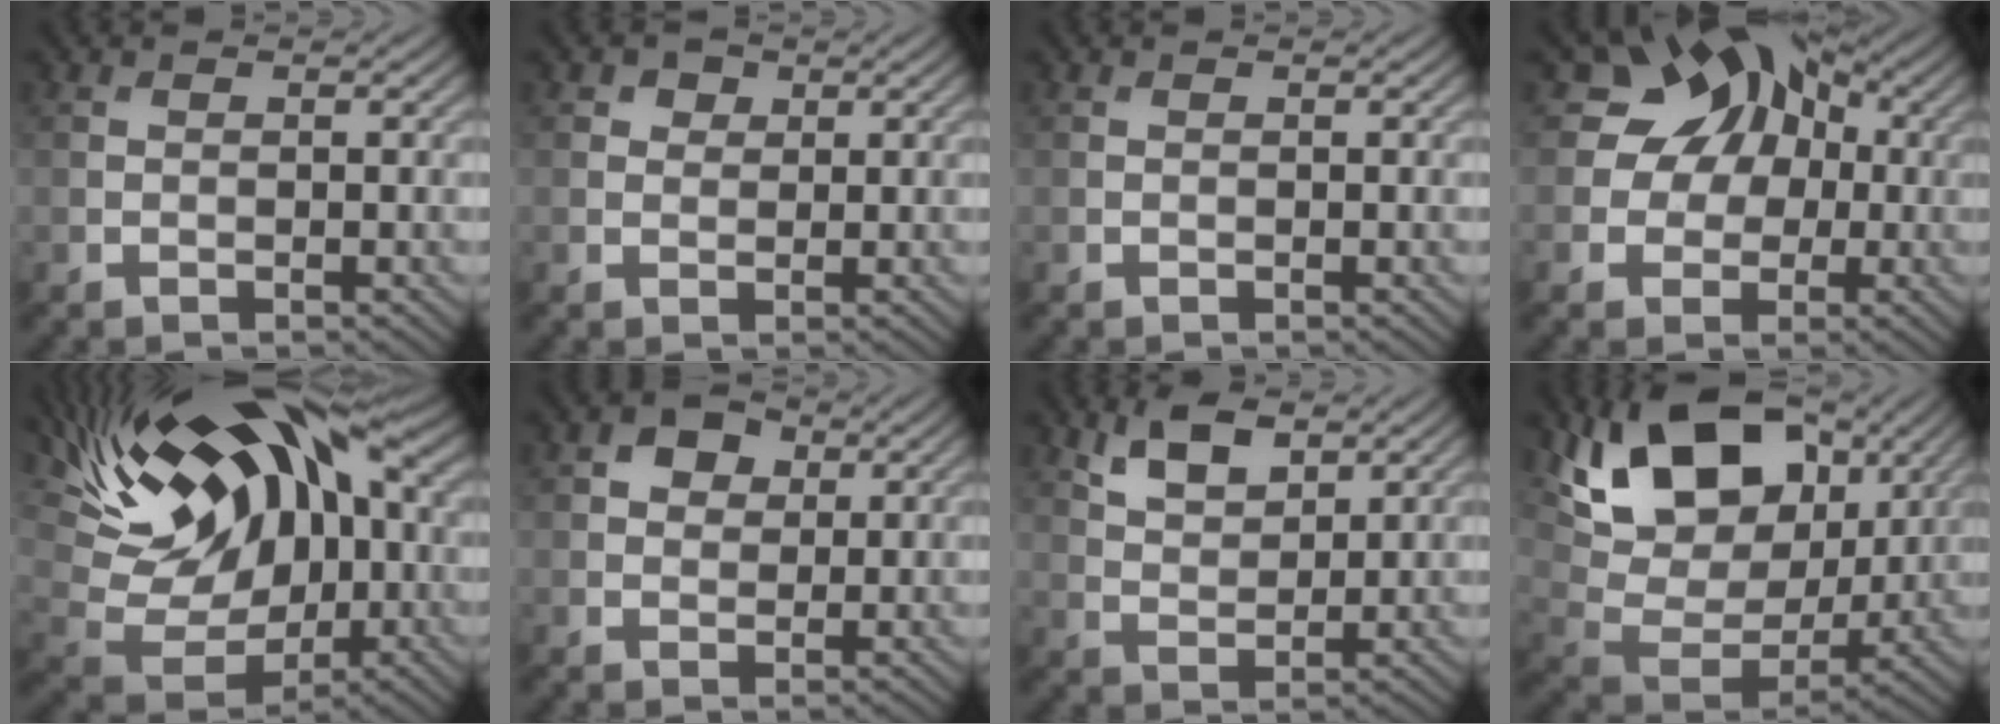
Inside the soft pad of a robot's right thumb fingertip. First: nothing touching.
{"total": 1.8, "force": [0.9, 1.4, 0.6], "torque": [-0.008, 0.001, 0.012]}
{"total": 0.0}
{"total": 10.5, "force": [2.1, 8.6, 5.6], "torque": [-0.087, 0.024, -0.003]}
{"total": 18.8, "force": [5.2, 11.0, 14.3], "torque": [-0.261, 0.042, 0.081]}
{"total": 3.5, "force": [1.4, 2.6, 1.9], "torque": [-0.034, 0.006, 0.018]}
{"total": 5.7, "force": [3.5, 2.6, 3.6], "torque": [-0.077, 0.001, 0.070]}
{"total": 16.5, "force": [8.1, 10.1, 10.1], "torque": [-0.215, 0.009, 0.146]}